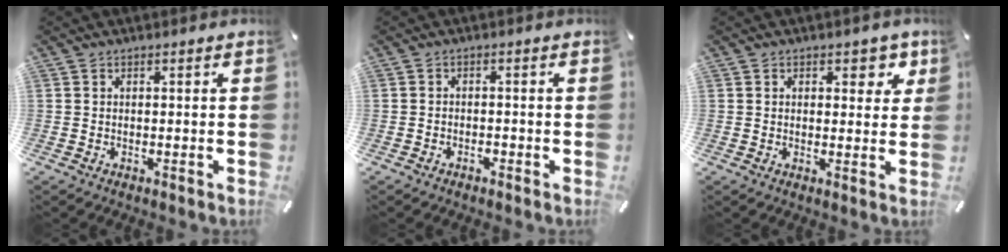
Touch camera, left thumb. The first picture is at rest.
{"total": 1.3, "force": [-1.0, 0.7, 0.5], "torque": [-0.010, 0.003, -0.023]}
{"total": 4.5, "force": [2.1, 2.9, 2.6], "torque": [-0.010, -0.009, 0.027]}